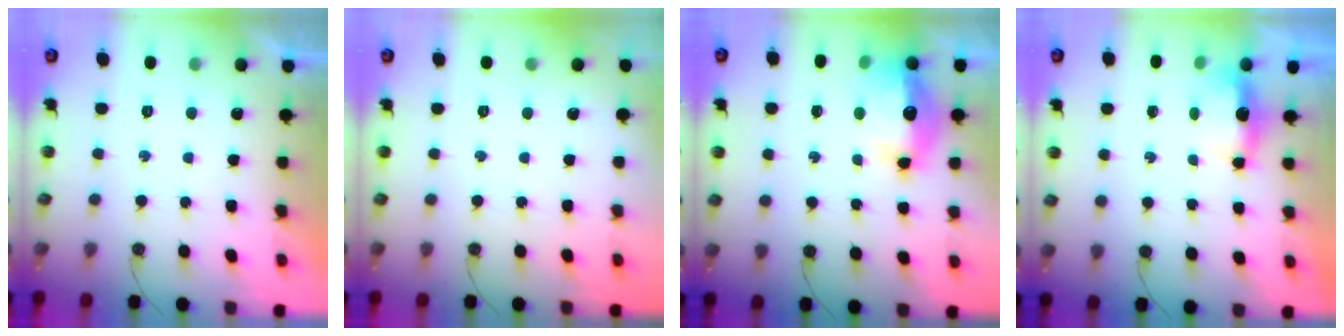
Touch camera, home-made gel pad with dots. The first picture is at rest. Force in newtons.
{"total": 0.0}
{"total": 14.7, "press": 14.6, "slide": 1.4}
{"total": 4.0, "press": 4.0, "slide": 0.5}